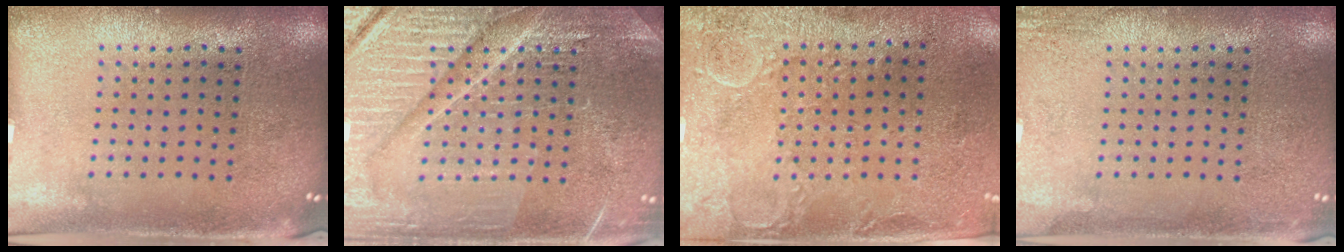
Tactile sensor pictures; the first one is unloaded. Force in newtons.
{"total": 7.6, "press": 7.5, "slide": 1.0}
{"total": 2.9, "press": 2.4, "slide": 1.7}
{"total": 1.8, "press": 1.8, "slide": 0.2}